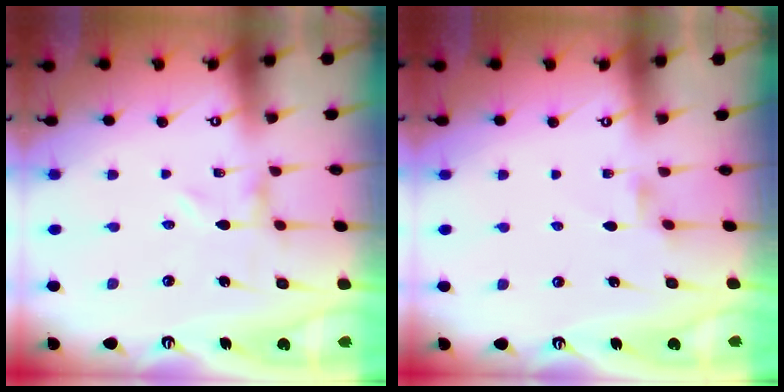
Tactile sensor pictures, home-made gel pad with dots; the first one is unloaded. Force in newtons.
{"total": 2.0, "press": 2.0, "slide": 0.4}